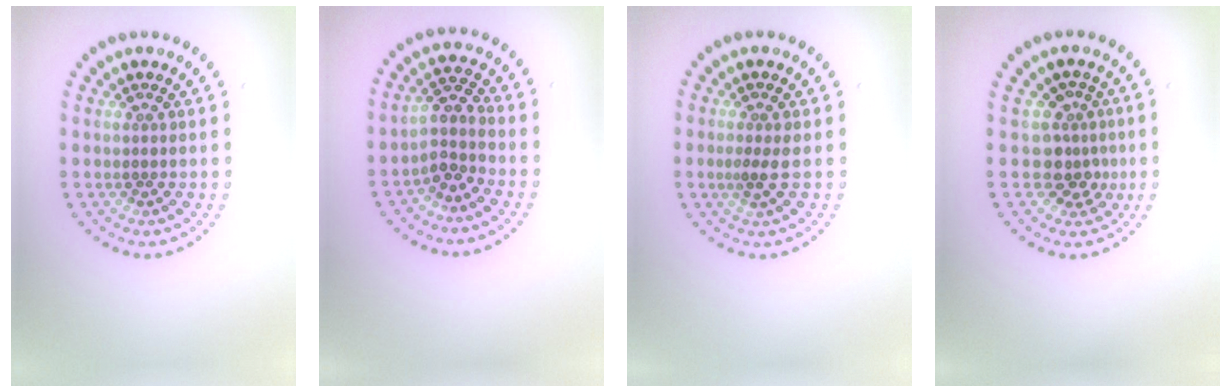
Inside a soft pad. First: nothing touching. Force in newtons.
{"total": 2.4, "press": 1.8, "slide": 1.5}
{"total": 1.4, "press": 1.2, "slide": 0.6}
{"total": 2.8, "press": 1.9, "slide": 2.0}